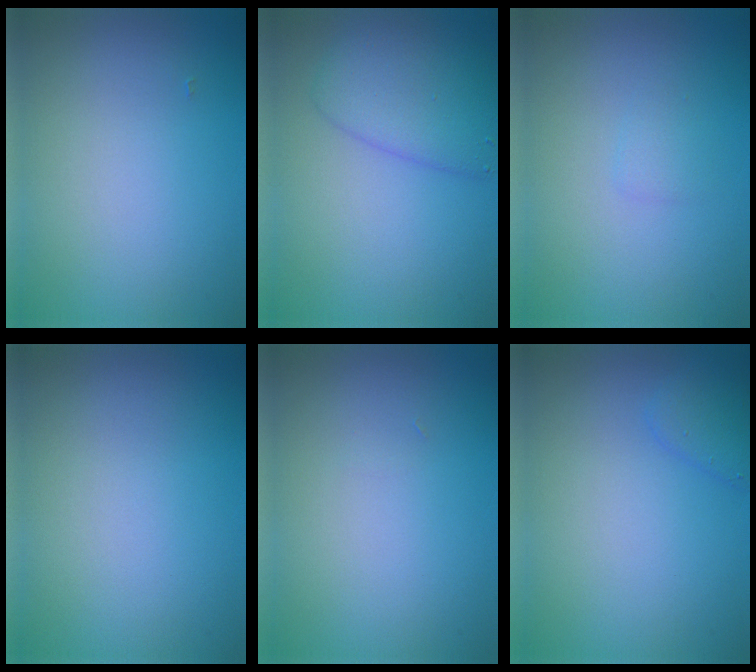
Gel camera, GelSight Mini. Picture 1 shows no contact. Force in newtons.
{"total": 3.9, "press": 3.9, "slide": 0.1}
{"total": 0.8, "press": 0.8, "slide": 0.0}
{"total": 0.0}
{"total": 0.0}
{"total": 1.5, "press": 1.5, "slide": 0.1}